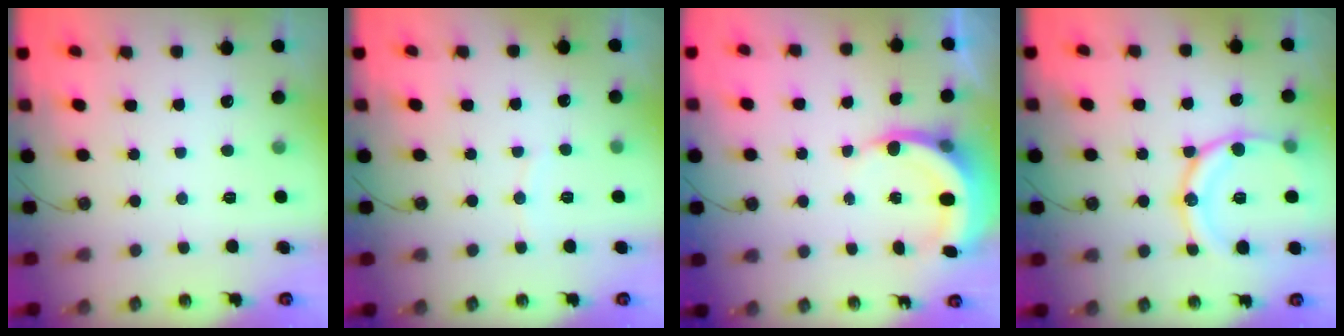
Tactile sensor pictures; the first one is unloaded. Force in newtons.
{"total": 3.3, "press": 3.2, "slide": 0.5}
{"total": 5.7, "press": 5.7, "slide": 0.6}
{"total": 17.9, "press": 17.6, "slide": 3.3}